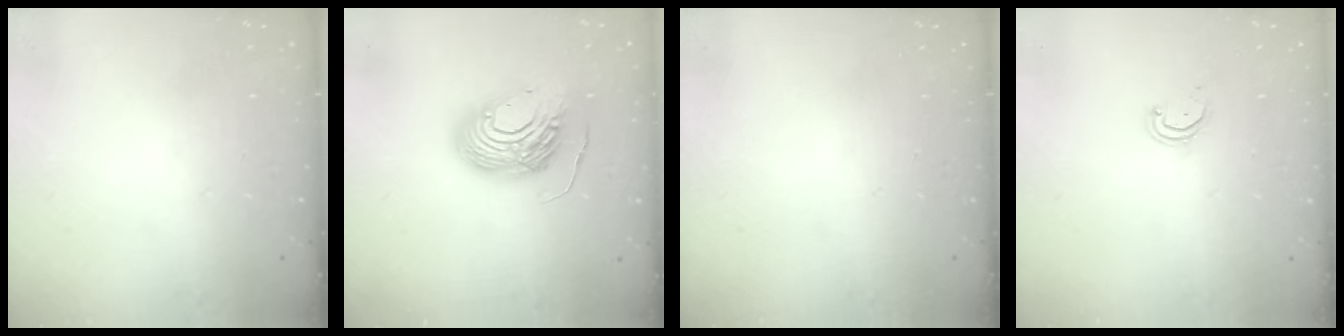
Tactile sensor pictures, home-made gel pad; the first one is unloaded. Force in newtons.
{"total": 13.0, "press": 13.0, "slide": 1.1}
{"total": 0.0}
{"total": 2.6, "press": 2.6, "slide": 0.2}